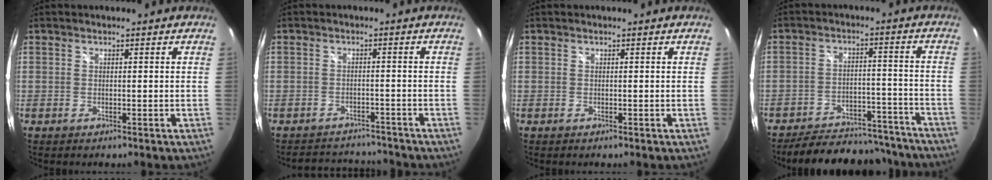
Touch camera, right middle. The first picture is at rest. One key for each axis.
{"total": 7.7, "fx": -7.2, "fy": 2.4, "fz": 1.3, "tx": -0.034, "ty": 0.020, "tz": -0.099}
{"total": 0.0}
{"total": 20.2, "fx": -17.9, "fy": 6.6, "fz": 6.7, "tx": -0.133, "ty": 0.023, "tz": -0.221}